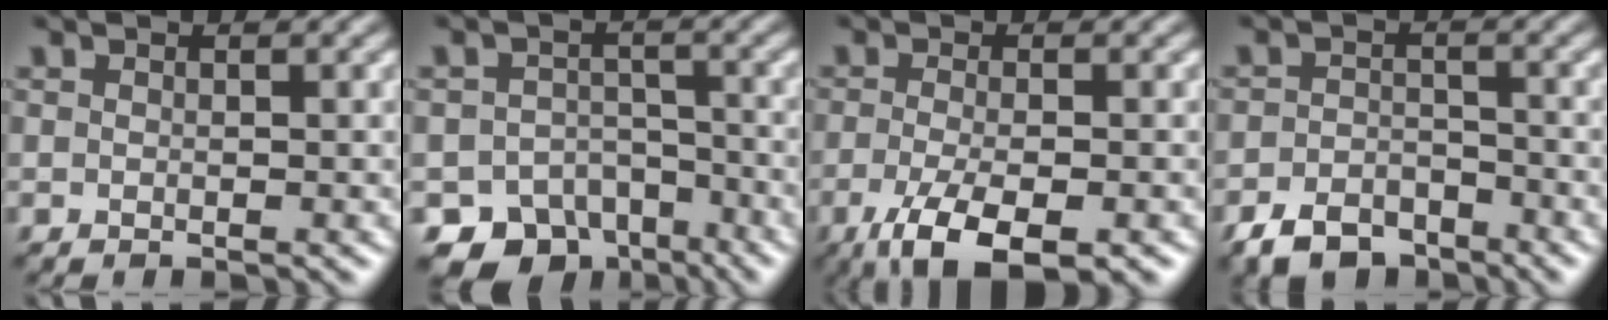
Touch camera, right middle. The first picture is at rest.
{"total": 6.7, "force": [-5.1, 4.2, 1.3], "torque": [-0.008, -0.015, -0.078]}
{"total": 6.3, "force": [-3.6, 2.1, 4.7], "torque": [-0.100, -0.013, -0.061]}
{"total": 4.5, "force": [-3.5, 2.4, 1.5], "torque": [-0.026, 0.000, -0.070]}